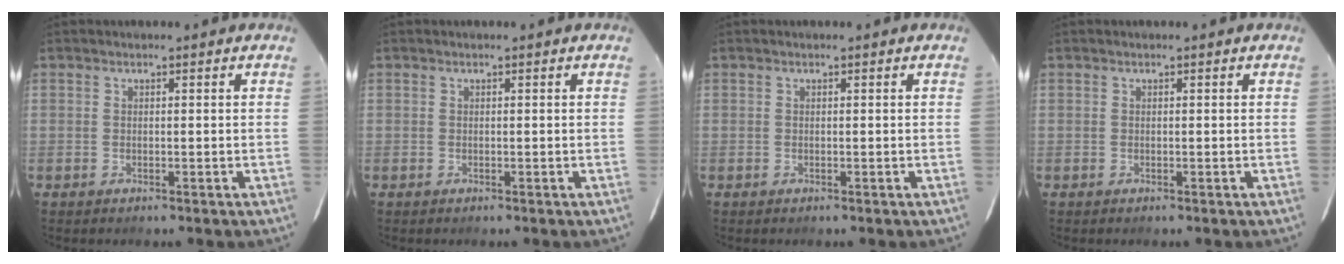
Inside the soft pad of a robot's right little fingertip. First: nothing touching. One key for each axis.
{"total": 0.0}
{"total": 0.0}
{"total": 0.0}